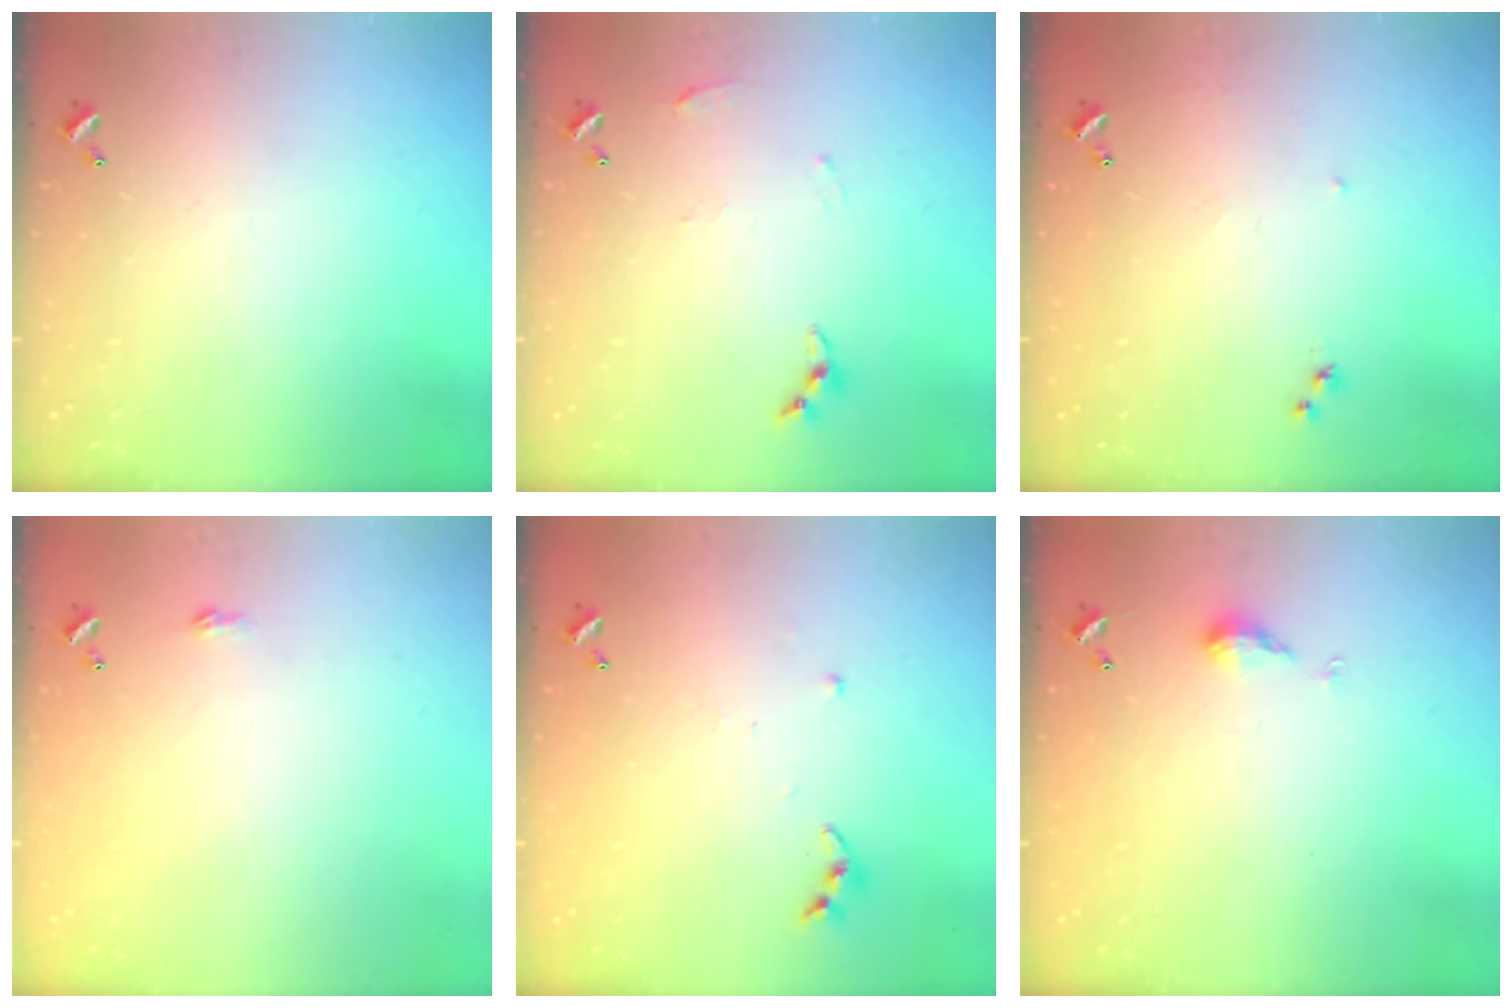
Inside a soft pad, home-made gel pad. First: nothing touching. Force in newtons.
{"total": 4.5, "press": 4.5, "slide": 0.1}
{"total": 5.7, "press": 5.6, "slide": 0.8}
{"total": 2.3, "press": 2.3, "slide": 0.4}
{"total": 4.2, "press": 4.2, "slide": 0.2}
{"total": 4.4, "press": 4.3, "slide": 0.7}